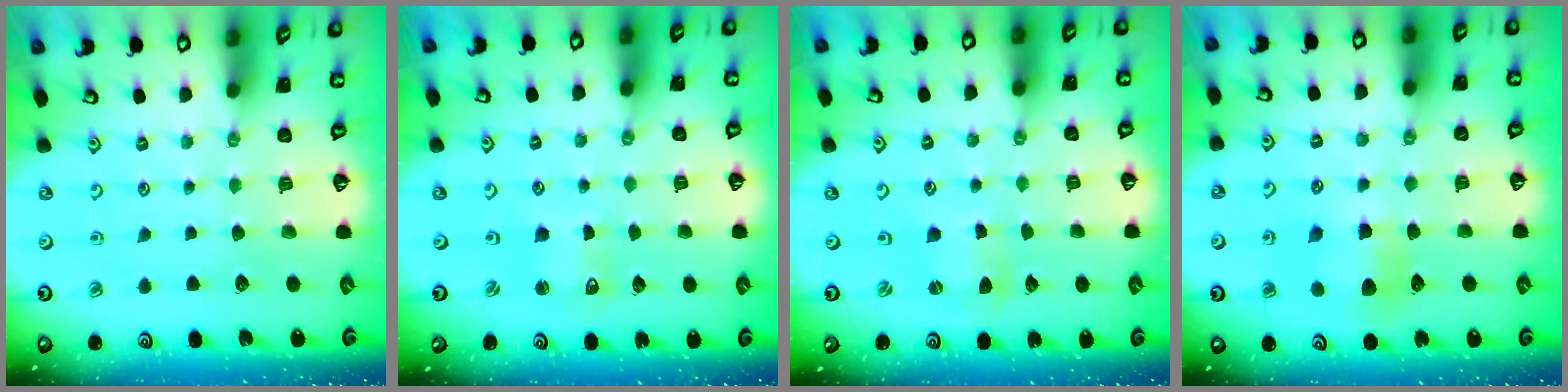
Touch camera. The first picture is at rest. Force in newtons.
{"total": 1.7, "press": 1.6, "slide": 0.3}
{"total": 1.6, "press": 1.6, "slide": 0.3}
{"total": 6.5, "press": 6.5, "slide": 0.2}